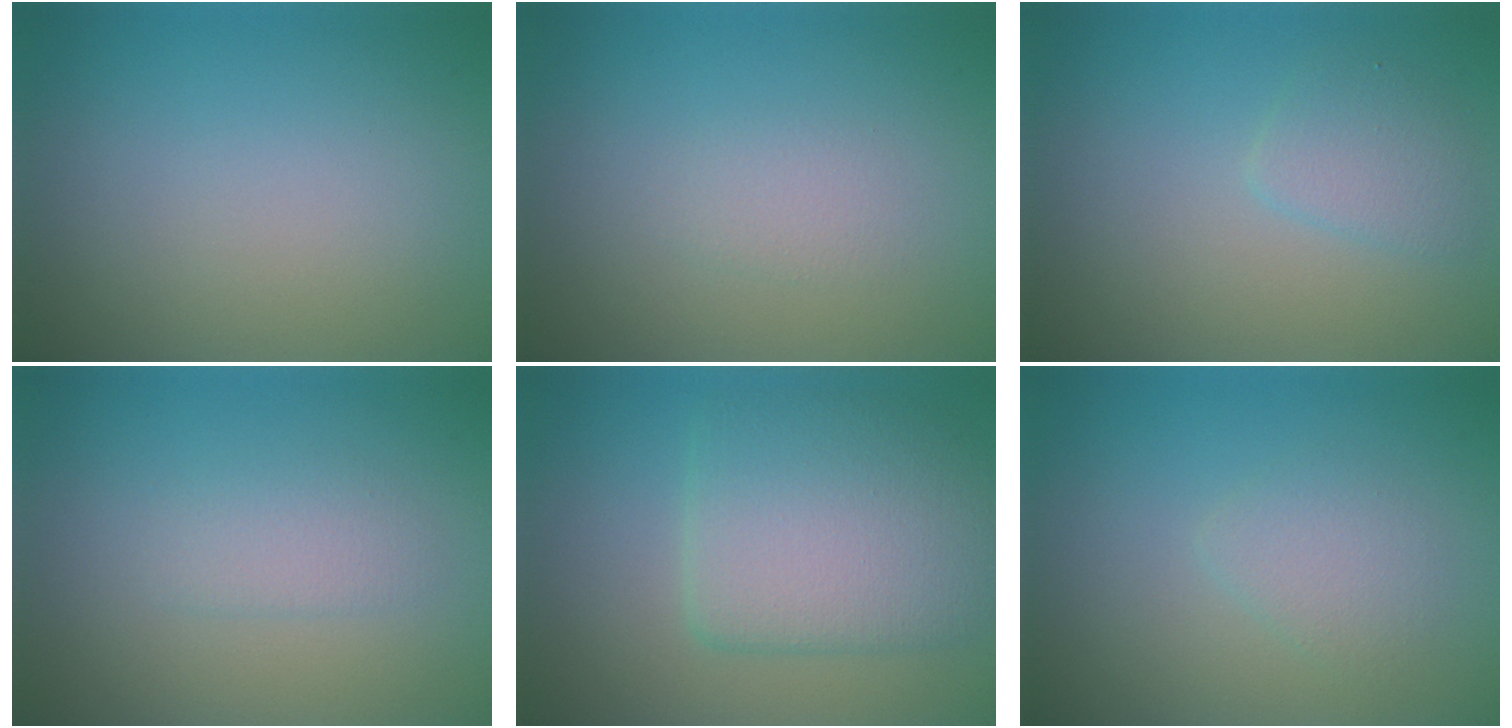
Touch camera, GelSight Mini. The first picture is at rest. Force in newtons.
{"total": 1.1, "press": 1.1, "slide": 0.1}
{"total": 1.9, "press": 1.9, "slide": 0.0}
{"total": 1.7, "press": 1.7, "slide": 0.1}
{"total": 6.6, "press": 6.6, "slide": 0.3}
{"total": 1.8, "press": 1.8, "slide": 0.1}